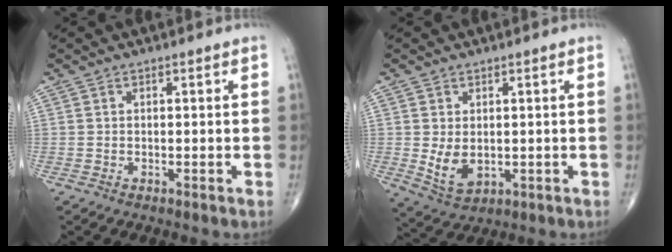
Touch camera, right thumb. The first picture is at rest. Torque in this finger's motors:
{"motor_torque": [-0.38, 0.36, 0.35, 0.26, 0.07]}